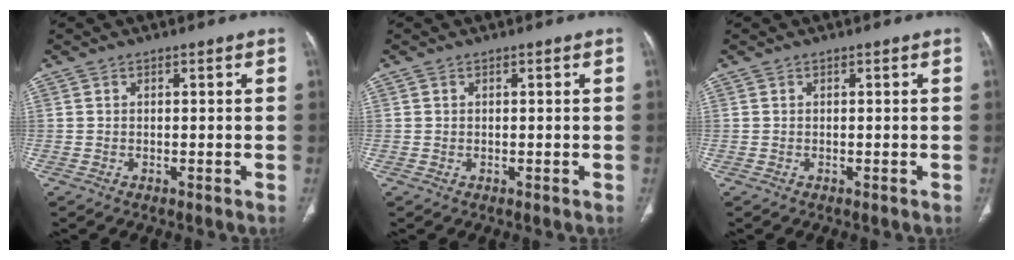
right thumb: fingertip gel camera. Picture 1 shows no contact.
{"total": 0.0}
{"total": 0.0}